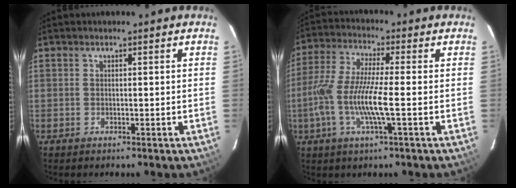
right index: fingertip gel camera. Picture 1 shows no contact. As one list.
[{"total": 11.2, "force": [-2.7, 1.2, 10.8], "torque": [-0.227, -0.005, -0.053]}]